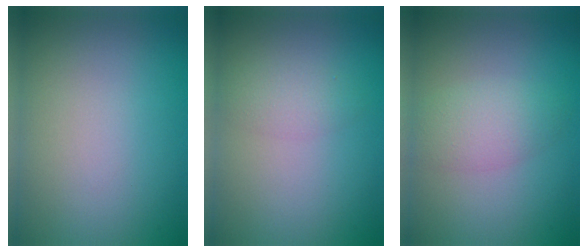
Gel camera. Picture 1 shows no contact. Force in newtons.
{"total": 1.8, "press": 1.8, "slide": 0.0}
{"total": 2.8, "press": 2.8, "slide": 0.1}